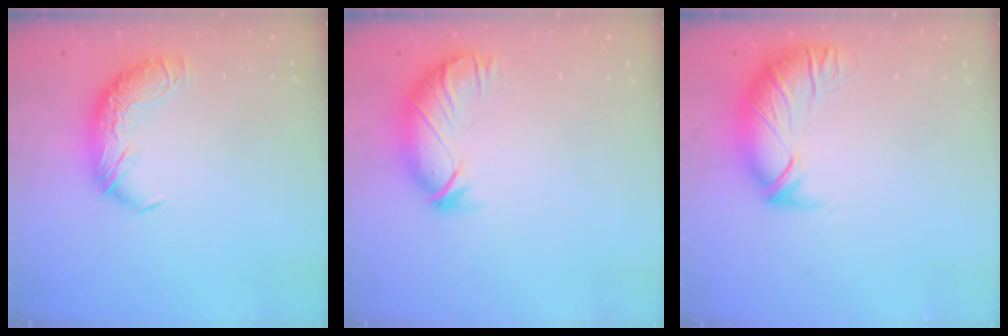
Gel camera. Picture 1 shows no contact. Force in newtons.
{"total": 3.9, "press": 3.4, "slide": 2.0}
{"total": 3.0, "press": 1.5, "slide": 2.6}